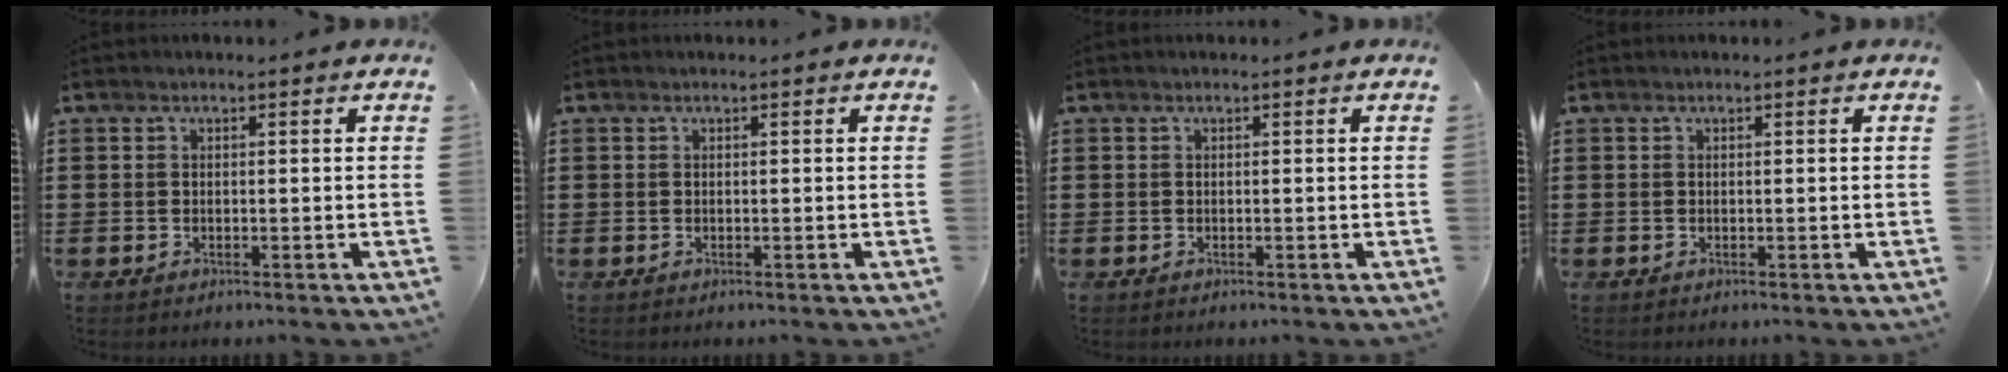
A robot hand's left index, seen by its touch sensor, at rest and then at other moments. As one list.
[{"total": 0.0}, {"total": 0.0}, {"total": 0.0}]